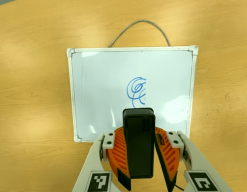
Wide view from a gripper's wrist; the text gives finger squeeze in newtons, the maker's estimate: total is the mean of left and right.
{"total": 9.0, "left": 8.9, "right": 9.1}